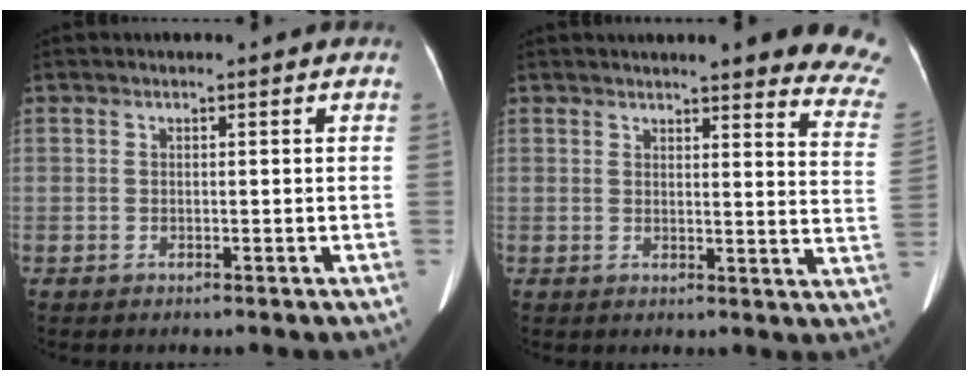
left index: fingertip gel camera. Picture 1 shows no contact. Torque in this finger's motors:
{"motor_torque": [0.96, -1.10, 0.24, 0.04]}